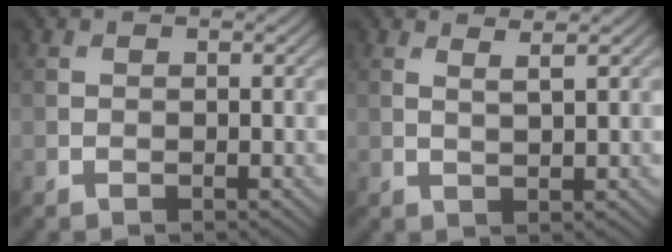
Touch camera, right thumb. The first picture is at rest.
{"total": 2.2, "force": [1.5, 0.3, 1.6], "torque": [-0.027, -0.002, 0.024]}